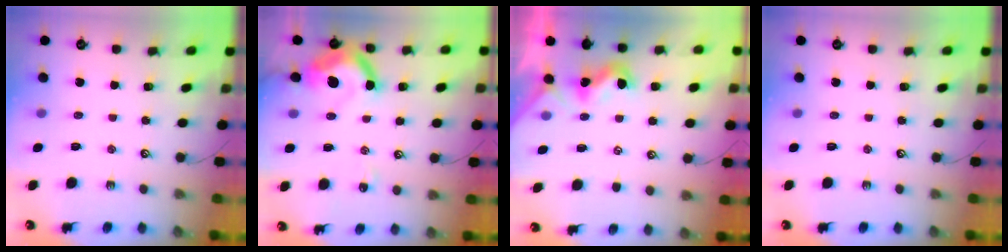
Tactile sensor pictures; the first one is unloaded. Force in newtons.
{"total": 14.2, "press": 14.1, "slide": 1.7}
{"total": 1.3, "press": 1.2, "slide": 0.3}
{"total": 0.0}